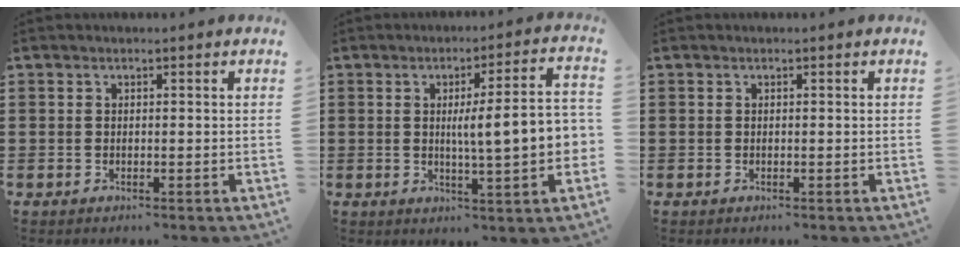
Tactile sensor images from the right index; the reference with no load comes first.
{"total": 9.2, "force": [0.0, 0.9, 9.1], "torque": [-0.138, -0.011, -0.009]}
{"total": 0.0}